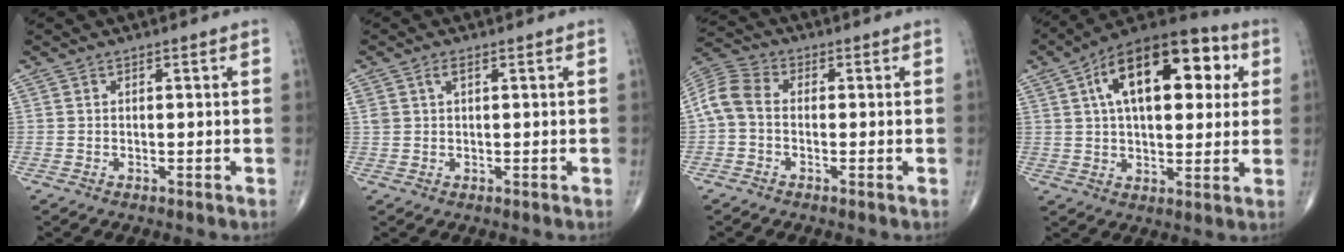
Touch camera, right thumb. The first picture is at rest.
{"total": 2.0, "force": [0.9, 1.0, 1.5], "torque": [-0.036, 0.008, 0.022]}
{"total": 6.8, "force": [-0.6, 4.6, 5.0], "torque": [-0.101, 0.019, -0.027]}
{"total": 22.1, "force": [6.6, 11.3, 17.8], "torque": [-0.247, 0.020, 0.094]}